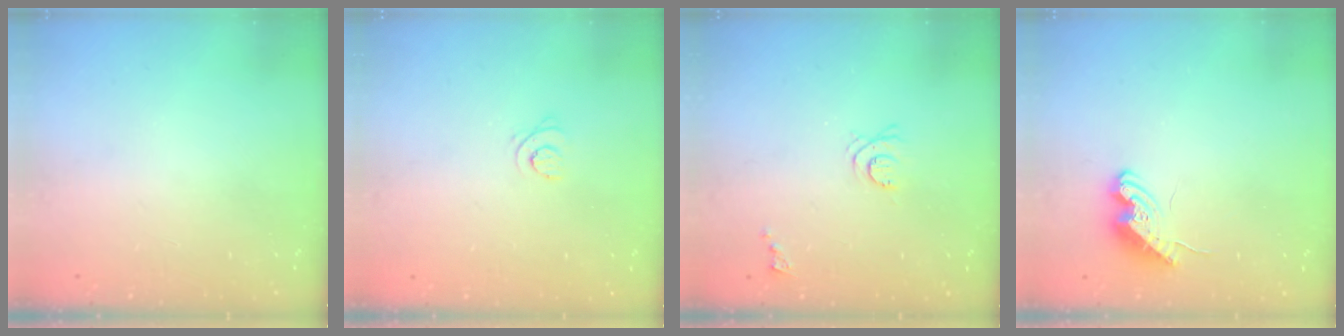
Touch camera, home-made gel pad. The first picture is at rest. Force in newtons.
{"total": 3.2, "press": 3.2, "slide": 0.2}
{"total": 7.0, "press": 6.9, "slide": 1.1}
{"total": 8.3, "press": 8.2, "slide": 1.2}